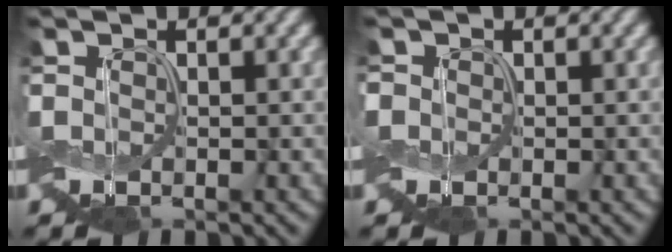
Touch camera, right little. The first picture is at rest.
{"total": 0.6, "force": [-0.1, 0.5, -0.1], "torque": [0.002, 0.002, -0.005]}